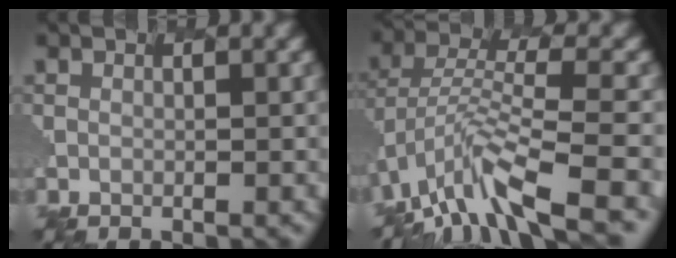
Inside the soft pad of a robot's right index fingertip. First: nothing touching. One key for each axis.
{"total": 7.6, "fx": -4.8, "fy": 2.4, "fz": 5.4, "tx": -0.105, "ty": 0.003, "tz": -0.100}